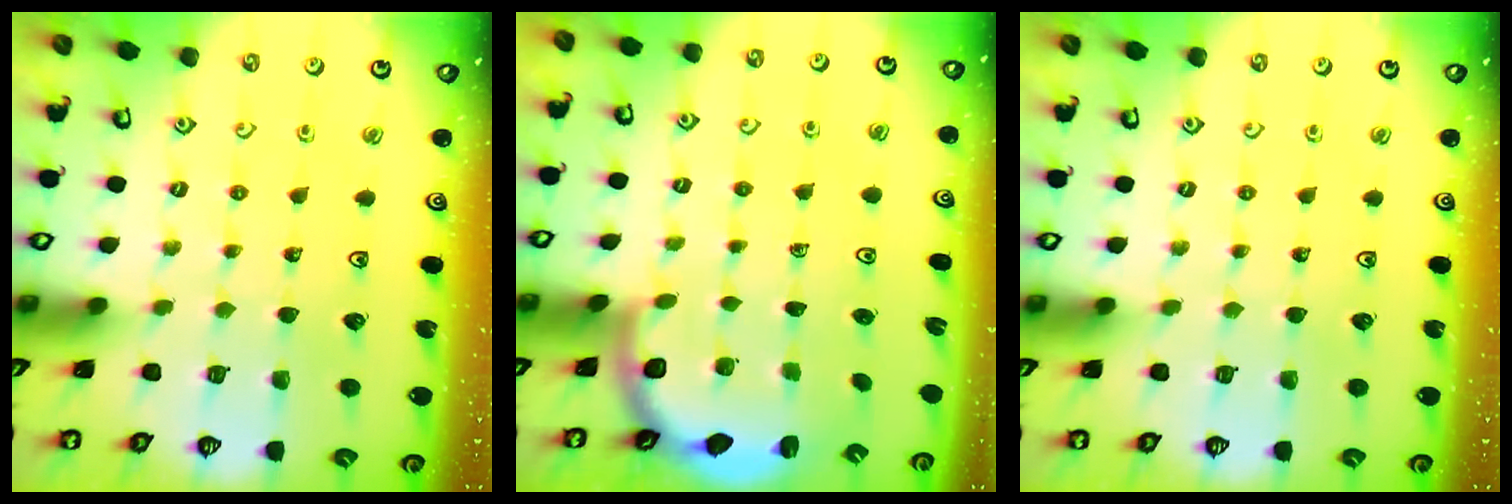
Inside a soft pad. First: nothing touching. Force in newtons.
{"total": 3.1, "press": 2.7, "slide": 1.5}
{"total": 0.0}